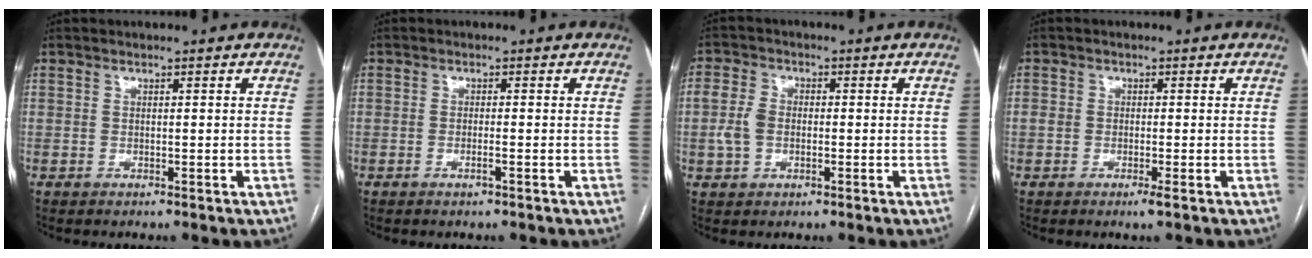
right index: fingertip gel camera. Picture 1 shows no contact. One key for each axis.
{"total": 1.1, "fx": -0.6, "fy": -0.1, "fz": 1.0, "tx": -0.022, "ty": -0.001, "tz": -0.010}
{"total": 4.5, "fx": -0.6, "fy": 3.2, "fz": 3.2, "tx": -0.083, "ty": 0.015, "tz": -0.010}
{"total": 2.1, "fx": -1.0, "fy": 0.6, "fz": 1.8, "tx": -0.031, "ty": -0.001, "tz": -0.017}